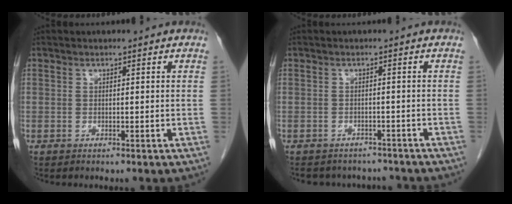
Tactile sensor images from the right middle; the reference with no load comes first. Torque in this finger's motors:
{"motor_torque": [0.02, -0.02, 0.01, 0.02]}